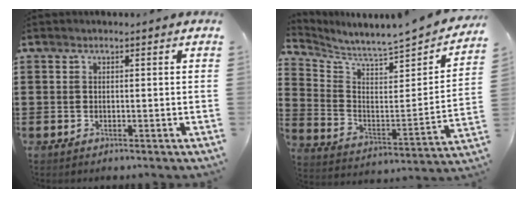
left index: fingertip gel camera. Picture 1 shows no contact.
{"total": 4.8, "force": [4.6, -0.2, 1.3], "torque": [-0.054, -0.056, 0.070]}